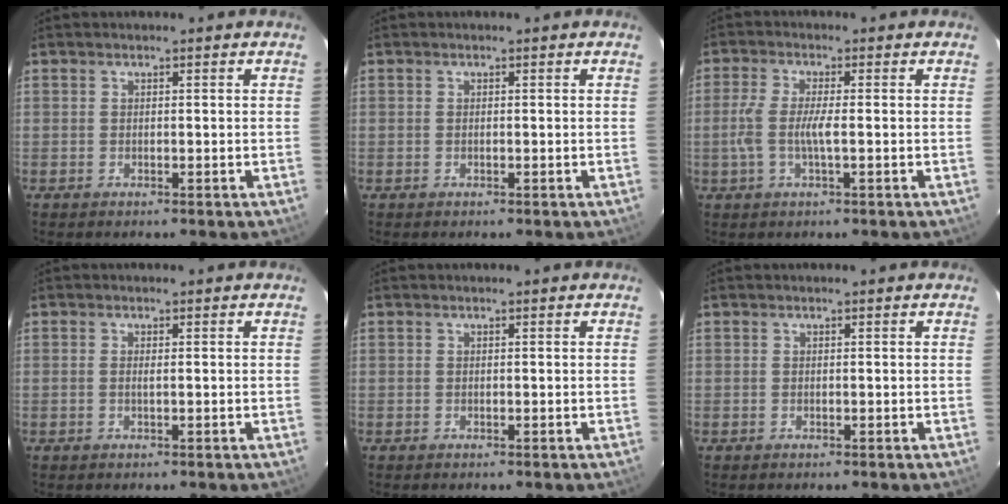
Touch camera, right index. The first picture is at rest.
{"total": 0.0}
{"total": 5.1, "force": [-1.0, 0.6, 5.0], "torque": [-0.107, -0.002, -0.019]}
{"total": 0.7, "force": [0.0, -0.1, 0.7], "torque": [-0.013, 0.000, -0.002]}
{"total": 0.0}
{"total": 0.0}